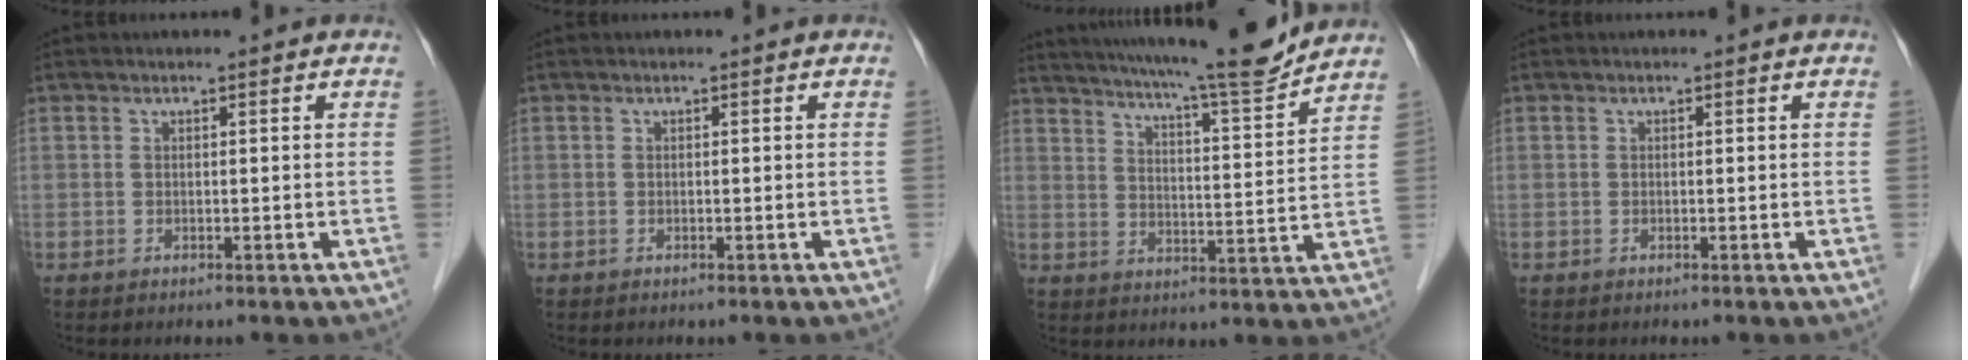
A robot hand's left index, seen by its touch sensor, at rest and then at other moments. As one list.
[{"total": 0.0}, {"total": 16.2, "force": [14.6, -0.2, 7.0], "torque": [-0.114, -0.021, 0.206]}, {"total": 0.0}]